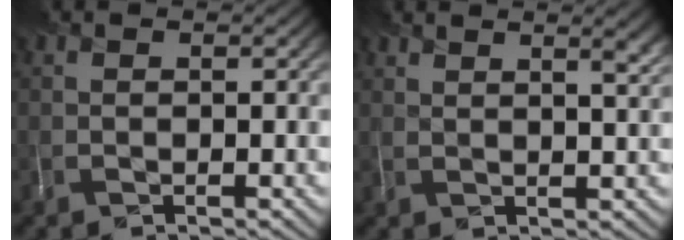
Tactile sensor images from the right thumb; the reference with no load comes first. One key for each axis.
{"total": 4.1, "fx": 2.8, "fy": 1.2, "fz": 2.8, "tx": -0.028, "ty": 0.016, "tz": 0.036}